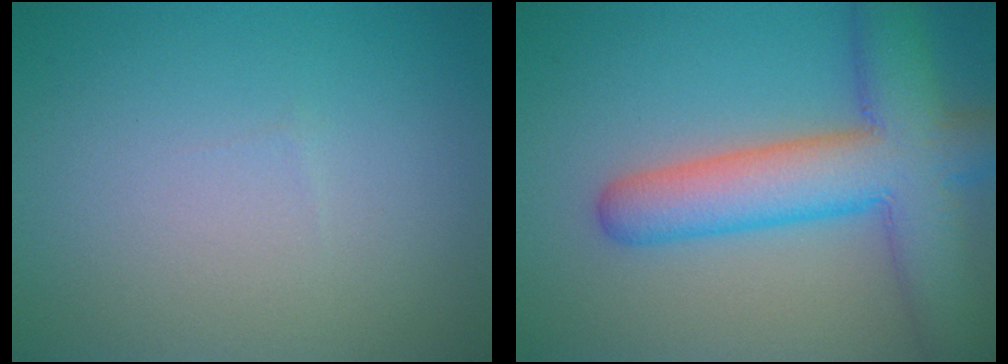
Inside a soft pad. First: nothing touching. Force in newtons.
{"total": 9.0, "press": 9.0, "slide": 0.3}